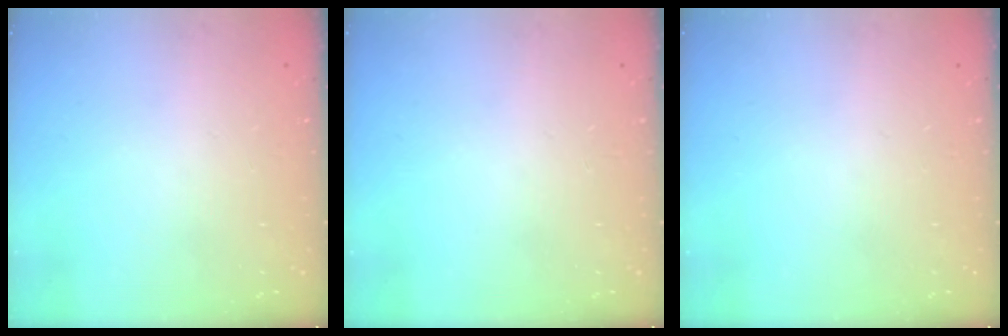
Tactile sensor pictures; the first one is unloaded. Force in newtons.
{"total": 0.0}
{"total": 0.0}